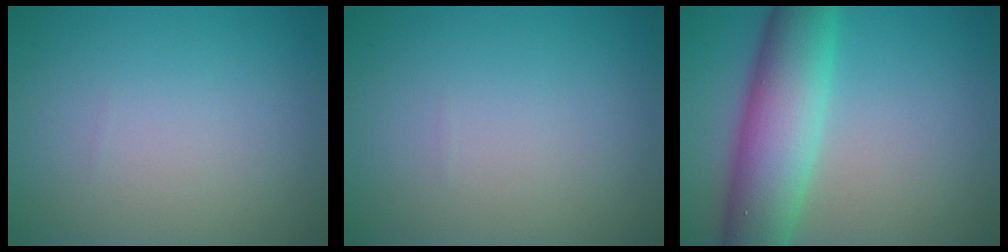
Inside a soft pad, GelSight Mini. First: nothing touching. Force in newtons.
{"total": 0.0}
{"total": 8.6, "press": 8.6, "slide": 0.4}